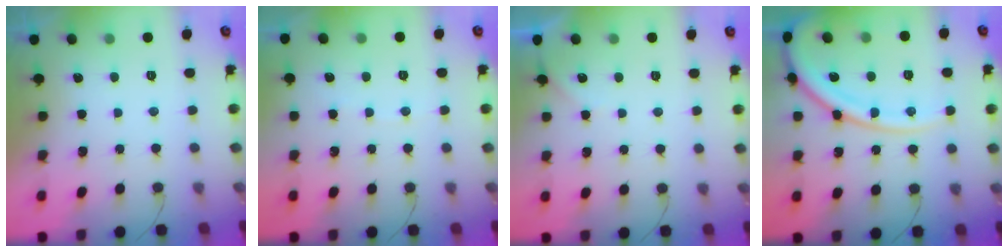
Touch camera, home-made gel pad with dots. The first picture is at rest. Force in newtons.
{"total": 2.6, "press": 2.6, "slide": 0.3}
{"total": 3.1, "press": 3.1, "slide": 0.3}
{"total": 17.1, "press": 17.0, "slide": 1.8}